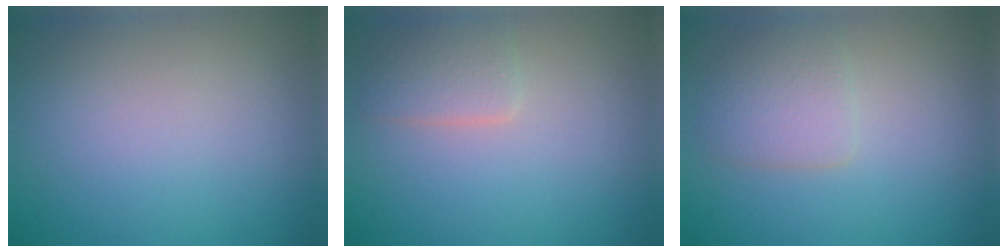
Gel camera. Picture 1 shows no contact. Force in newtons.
{"total": 2.3, "press": 2.3, "slide": 0.1}
{"total": 2.5, "press": 2.5, "slide": 0.1}